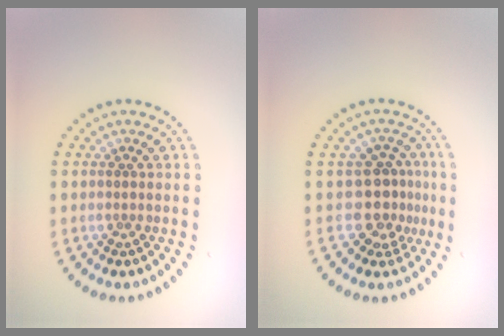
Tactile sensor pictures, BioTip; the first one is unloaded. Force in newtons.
{"total": 3.2, "press": 2.4, "slide": 2.1}